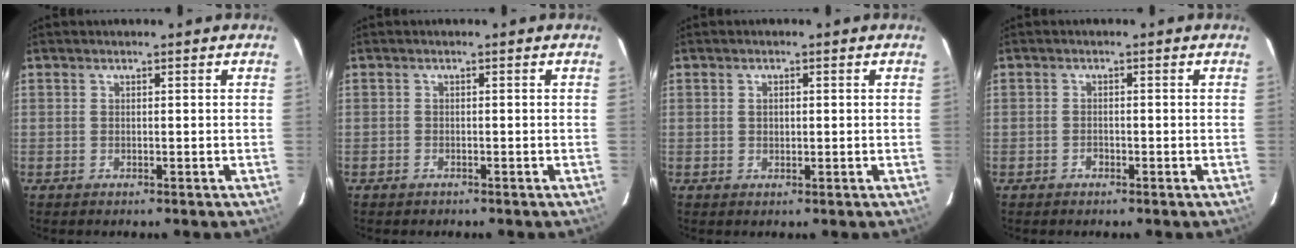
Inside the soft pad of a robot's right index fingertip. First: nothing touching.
{"total": 0.9, "force": [-0.7, 0.6, 0.0], "torque": [-0.002, 0.004, -0.010]}
{"total": 1.3, "force": [0.2, 0.9, 0.9], "torque": [-0.015, 0.004, 0.004]}
{"total": 1.2, "force": [-0.8, 0.8, 0.4], "torque": [-0.007, 0.003, -0.013]}